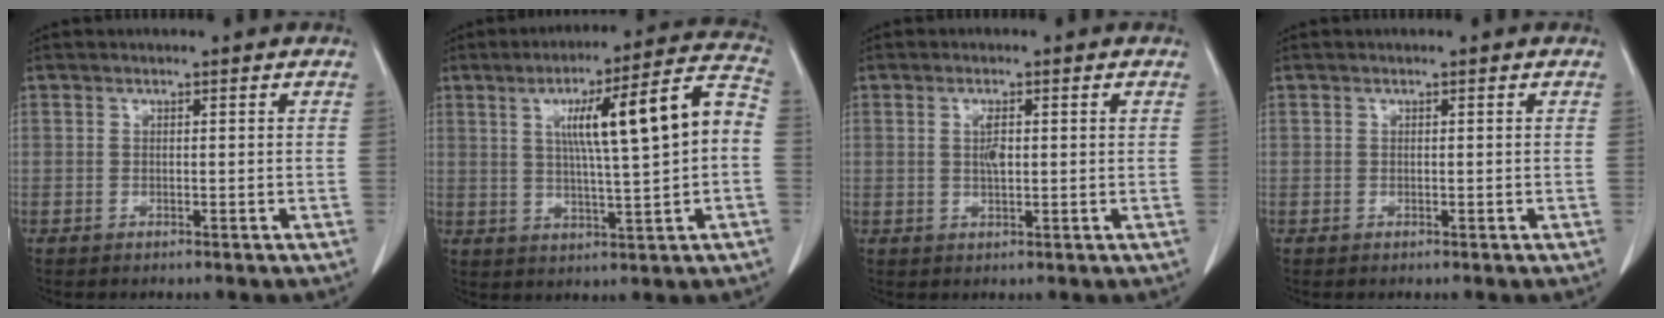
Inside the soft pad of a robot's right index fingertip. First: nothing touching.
{"total": 14.6, "force": [1.5, 1.1, 14.5], "torque": [-0.214, 0.034, 0.025]}
{"total": 2.7, "force": [0.5, 0.7, 2.6], "torque": [-0.051, 0.007, 0.011]}
{"total": 0.0}